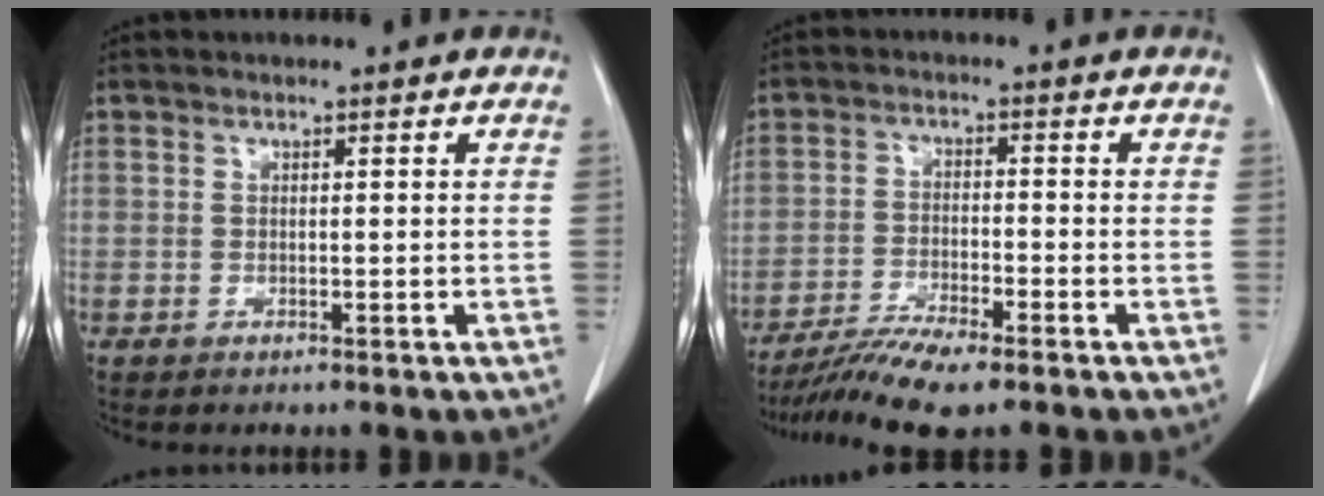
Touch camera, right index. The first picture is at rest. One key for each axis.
{"total": 8.4, "fx": -6.8, "fy": 0.4, "fz": 4.9, "tx": -0.085, "ty": -0.020, "tz": -0.118}